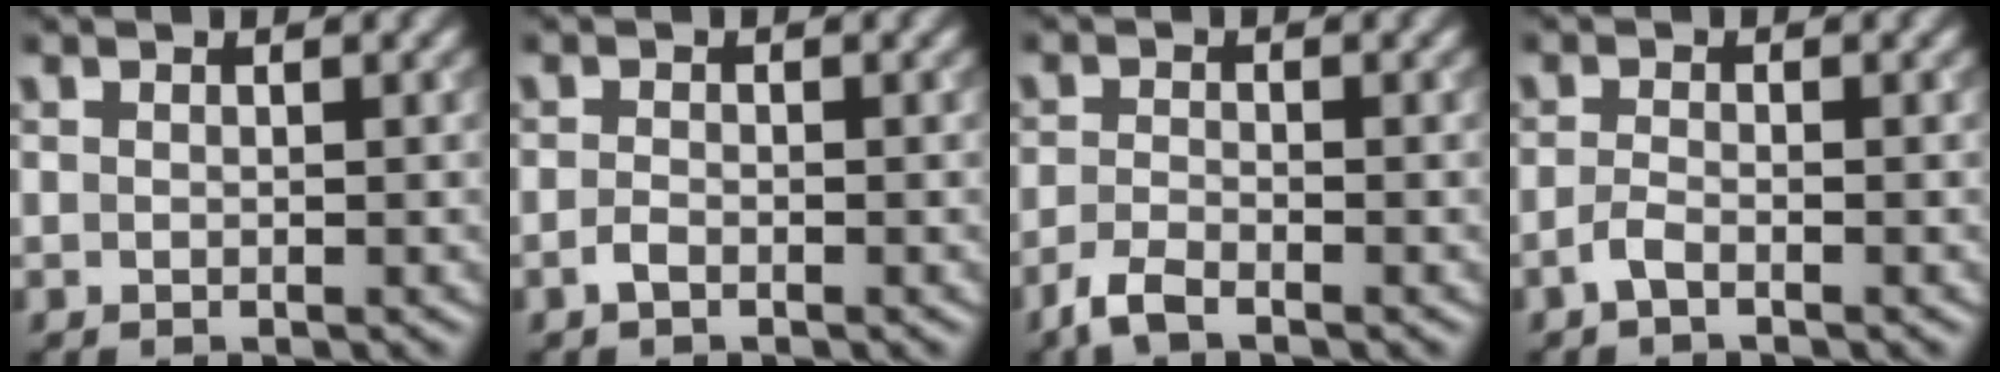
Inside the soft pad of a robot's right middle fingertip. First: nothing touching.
{"total": 1.0, "force": [-0.8, 0.2, 0.5], "torque": [-0.017, -0.001, -0.017]}
{"total": 2.4, "force": [-1.9, 0.5, 1.3], "torque": [-0.034, -0.007, -0.047]}
{"total": 1.4, "force": [-1.1, 0.3, 0.9], "torque": [-0.025, 0.000, -0.025]}